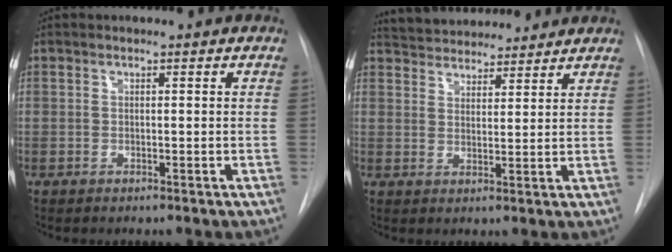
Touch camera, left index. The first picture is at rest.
{"total": 11.4, "force": [10.7, 2.9, 2.6], "torque": [-0.036, 0.022, 0.160]}